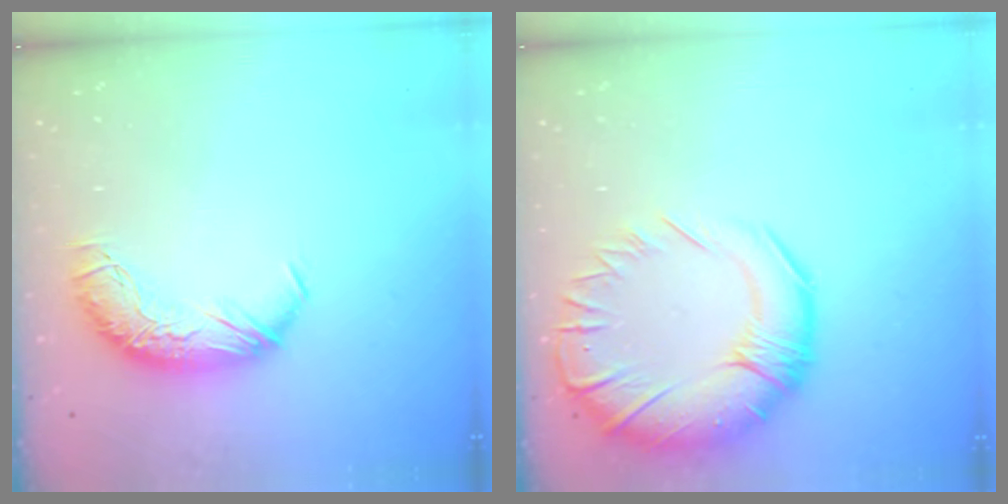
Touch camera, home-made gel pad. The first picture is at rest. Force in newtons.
{"total": 9.1, "press": 7.5, "slide": 5.2}